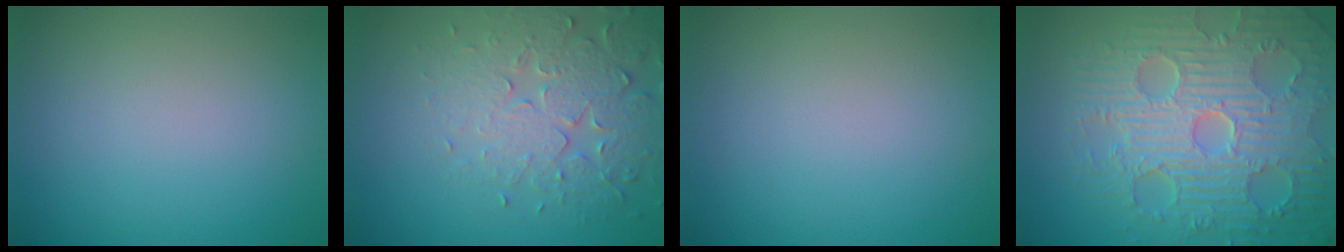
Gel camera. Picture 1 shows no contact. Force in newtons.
{"total": 4.5, "press": 4.5, "slide": 0.4}
{"total": 0.0}
{"total": 9.2, "press": 6.8, "slide": 6.2}